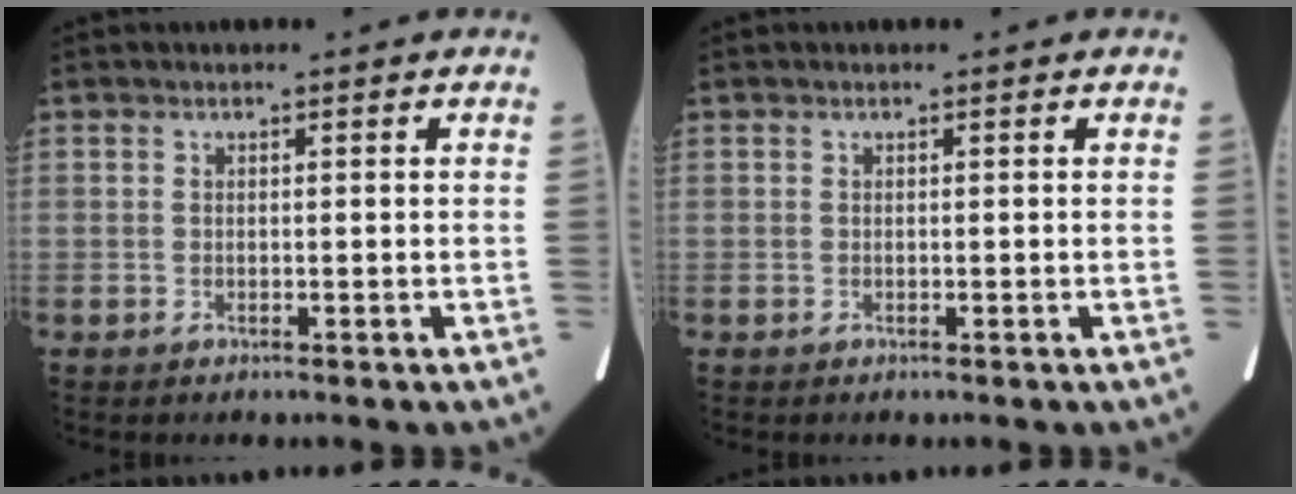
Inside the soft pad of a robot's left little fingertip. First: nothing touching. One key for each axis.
{"total": 0.0}